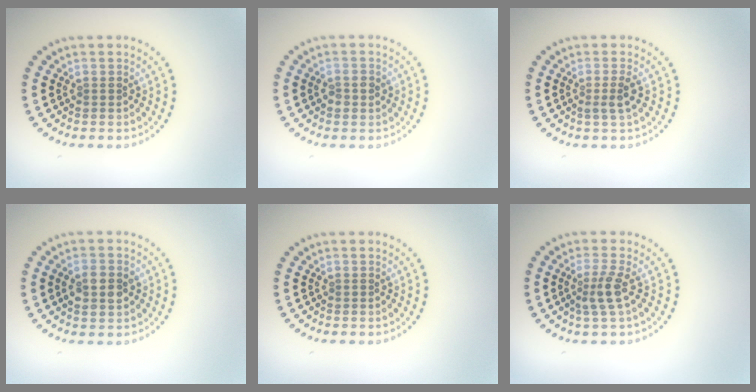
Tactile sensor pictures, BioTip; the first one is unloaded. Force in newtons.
{"total": 1.3, "press": 1.3, "slide": 0.2}
{"total": 1.6, "press": 1.2, "slide": 1.0}
{"total": 2.9, "press": 2.9, "slide": 0.1}
{"total": 0.0}
{"total": 2.3, "press": 1.7, "slide": 1.6}